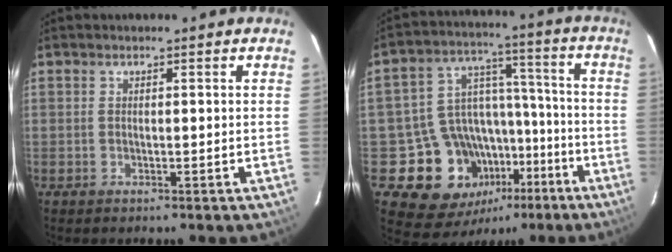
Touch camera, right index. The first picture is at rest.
{"total": 15.9, "force": [-8.0, 12.5, 5.8], "torque": [-0.122, 0.053, -0.097]}